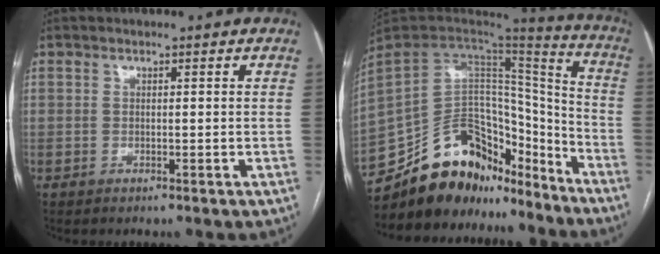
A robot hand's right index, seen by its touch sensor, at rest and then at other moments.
{"total": 23.5, "force": [-19.3, 10.5, 8.4], "torque": [-0.183, 0.037, -0.308]}